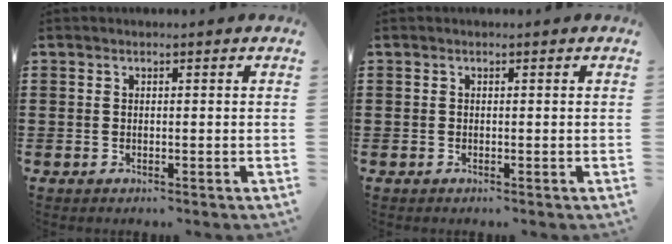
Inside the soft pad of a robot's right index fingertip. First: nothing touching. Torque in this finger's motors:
{"motor_torque": [-0.54, 0.88, -0.24, -0.03]}